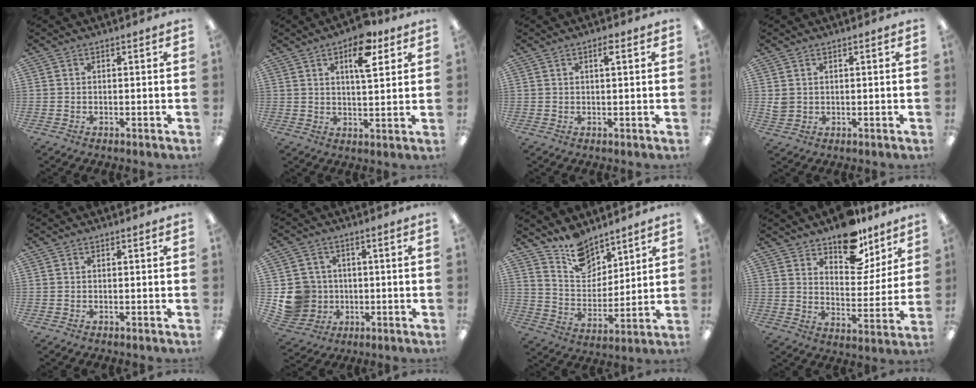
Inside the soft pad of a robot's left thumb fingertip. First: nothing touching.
{"total": 10.2, "force": [5.4, 4.2, 7.6], "torque": [-0.104, -0.019, 0.085]}
{"total": 1.2, "force": [0.8, 0.2, 0.9], "torque": [-0.011, -0.002, 0.011]}
{"total": 2.5, "force": [1.2, 2.0, 0.9], "torque": [-0.019, 0.002, 0.023]}
{"total": 0.0}
{"total": 9.8, "force": [-1.0, 9.5, 2.3], "torque": [-0.069, 0.017, -0.005]}
{"total": 11.8, "force": [9.9, 5.9, 2.6], "torque": [-0.054, -0.068, 0.191]}
{"total": 14.2, "force": [10.9, 7.3, 5.6], "torque": [-0.070, -0.072, 0.197]}